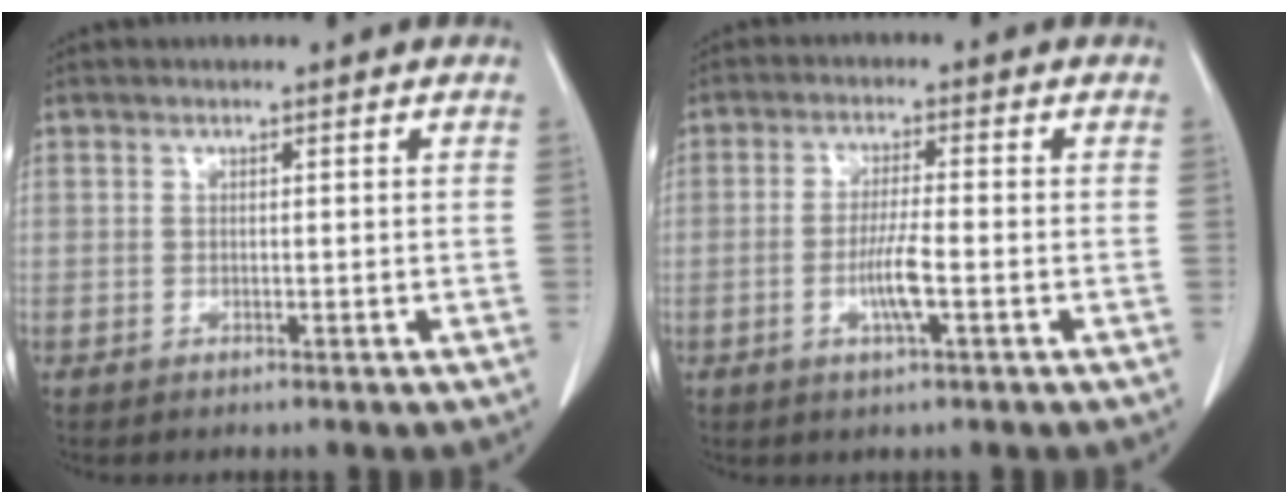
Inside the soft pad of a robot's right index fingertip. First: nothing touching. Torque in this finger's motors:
{"motor_torque": [0.93, -0.18, 0.40, 0.06]}